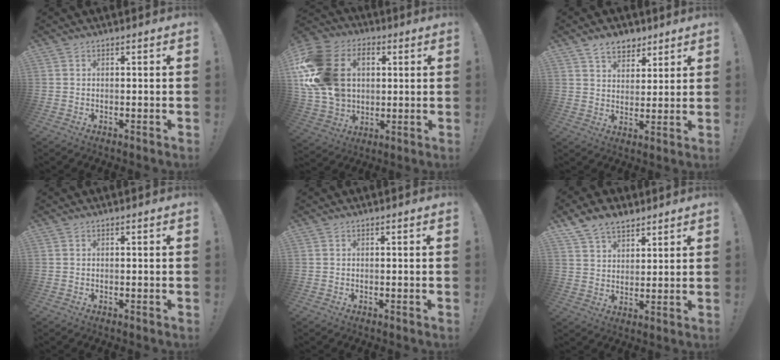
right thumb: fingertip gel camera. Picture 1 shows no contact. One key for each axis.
{"total": 22.2, "fx": 4.2, "fy": 16.2, "fz": 14.5, "tx": -0.267, "ty": -0.005, "tz": 0.083}
{"total": 7.9, "fx": 5.3, "fy": 5.2, "fz": 2.6, "tx": -0.041, "ty": -0.028, "tz": 0.103}
{"total": 0.0}
{"total": 0.0}
{"total": 8.4, "fx": 6.4, "fy": 4.6, "fz": 2.9, "tx": -0.053, "ty": -0.033, "tz": 0.125}